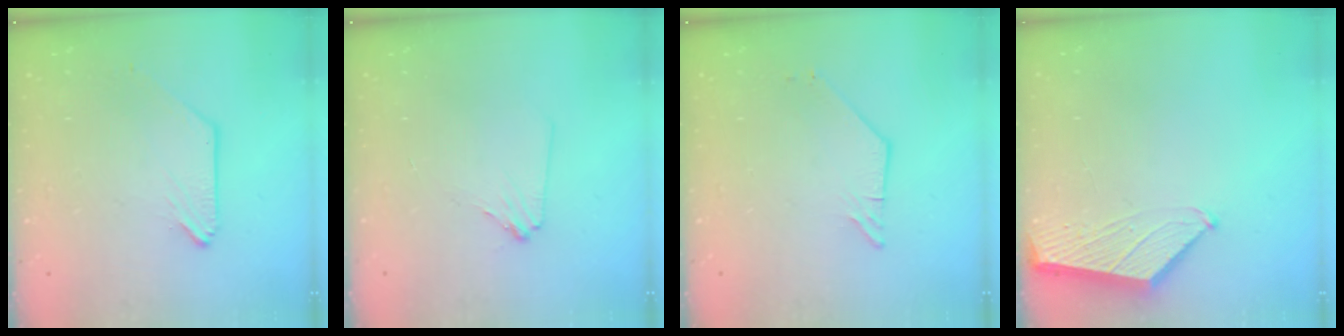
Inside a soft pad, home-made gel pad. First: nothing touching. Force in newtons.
{"total": 2.3, "press": 2.3, "slide": 0.2}
{"total": 2.7, "press": 2.7, "slide": 0.4}
{"total": 1.5, "press": 1.4, "slide": 0.2}